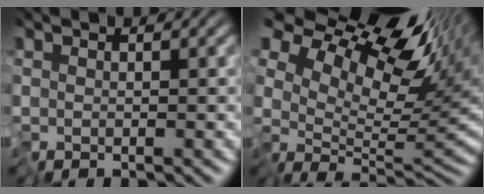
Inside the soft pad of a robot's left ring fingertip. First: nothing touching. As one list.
[{"total": 12.5, "force": [8.2, 5.3, 7.8], "torque": [-0.151, 0.047, 0.143]}]